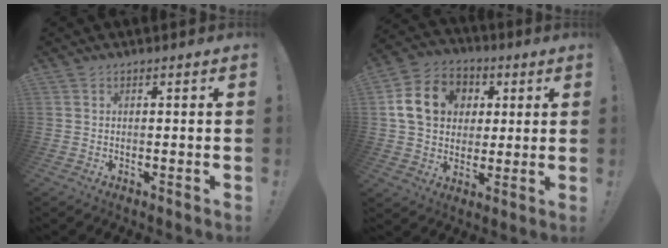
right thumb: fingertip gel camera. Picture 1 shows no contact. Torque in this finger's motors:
{"motor_torque": [1.31, 2.23, 0.47, -0.32, 0.03]}